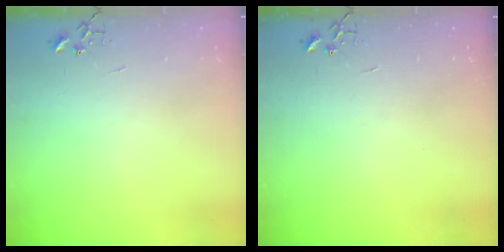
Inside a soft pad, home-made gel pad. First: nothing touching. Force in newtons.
{"total": 0.0}